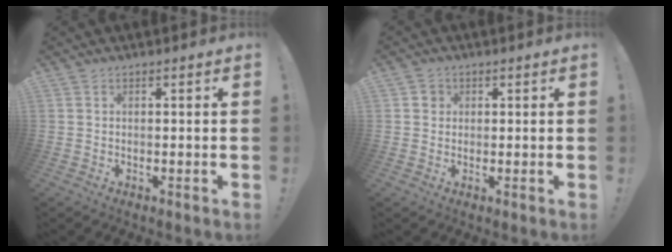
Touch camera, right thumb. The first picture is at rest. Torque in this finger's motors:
{"motor_torque": [0.13, 0.77, -0.12, 0.08, -0.02]}